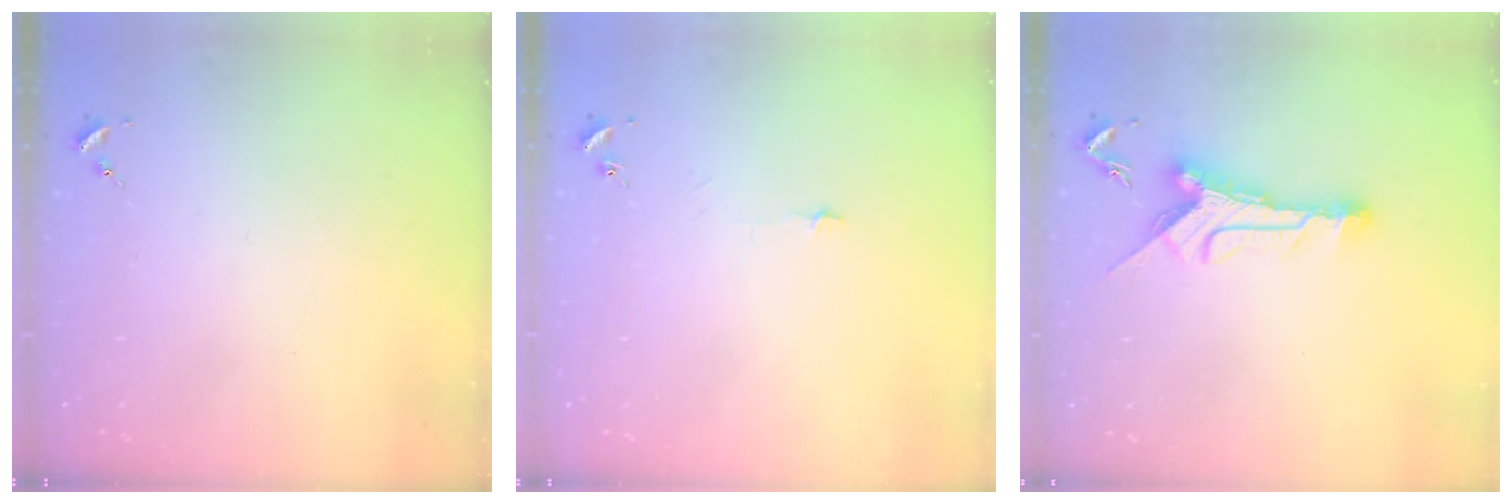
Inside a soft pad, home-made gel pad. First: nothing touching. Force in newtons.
{"total": 2.7, "press": 2.6, "slide": 0.3}
{"total": 10.2, "press": 10.2, "slide": 0.7}